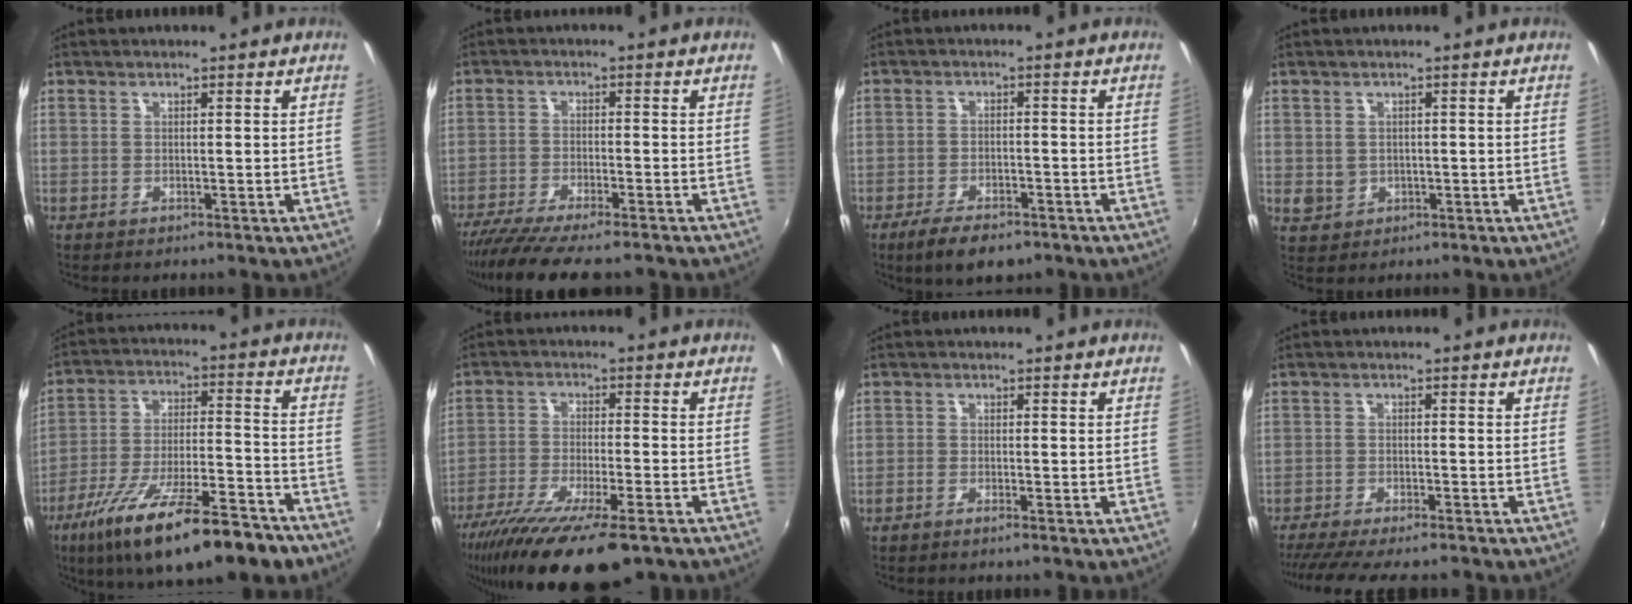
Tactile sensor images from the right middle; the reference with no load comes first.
{"total": 11.5, "force": [-9.7, 1.5, 6.0], "torque": [-0.134, -0.043, -0.161]}
{"total": 7.7, "force": [-5.6, 2.9, 4.5], "torque": [-0.104, -0.016, -0.093]}
{"total": 3.3, "force": [-0.2, 3.0, 1.2], "torque": [-0.019, -0.001, 0.002]}
{"total": 22.0, "force": [-15.2, 5.4, 14.9], "torque": [-0.264, -0.046, -0.235]}
{"total": 18.0, "force": [-13.2, 3.7, 11.7], "torque": [-0.231, -0.065, -0.220]}
{"total": 1.4, "force": [-1.2, 0.1, 0.8], "torque": [-0.022, -0.003, -0.025]}
{"total": 11.2, "force": [-9.8, 1.4, 5.3], "torque": [-0.117, -0.033, -0.154]}